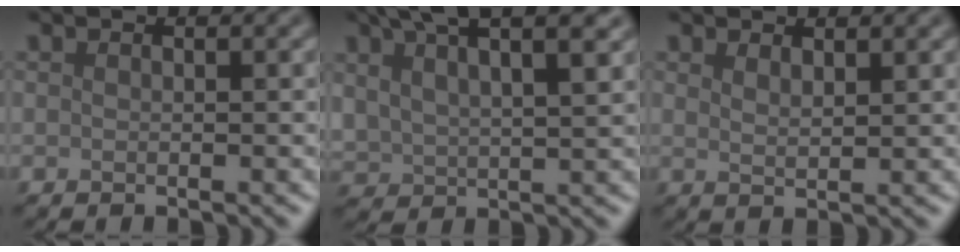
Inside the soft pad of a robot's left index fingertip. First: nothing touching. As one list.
[{"total": 10.1, "force": [6.6, 4.1, 6.5], "torque": [-0.114, 0.038, 0.086]}, {"total": 1.5, "force": [1.2, 0.4, 0.8], "torque": [-0.013, -0.002, 0.020]}]